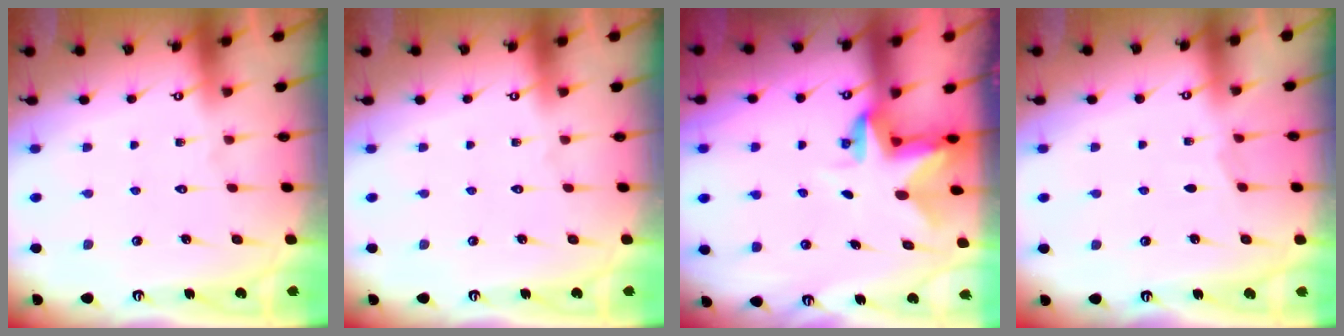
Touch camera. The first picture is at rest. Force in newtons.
{"total": 0.0}
{"total": 3.0, "press": 3.0, "slide": 0.4}
{"total": 2.3, "press": 2.2, "slide": 0.4}